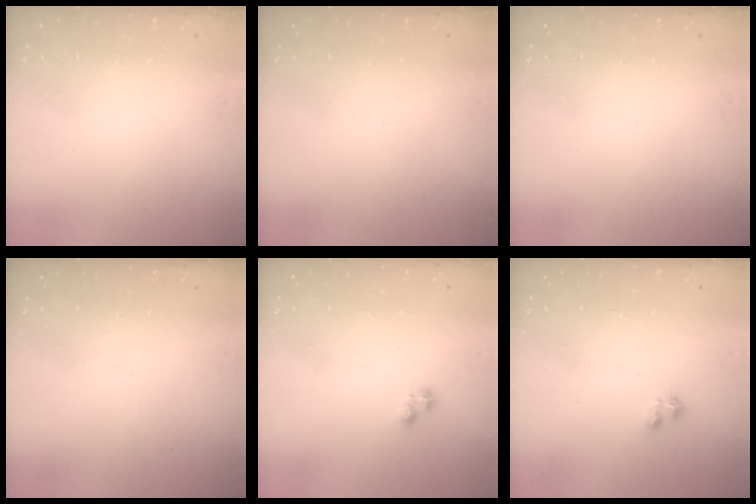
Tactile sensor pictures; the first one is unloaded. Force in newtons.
{"total": 0.0}
{"total": 0.0}
{"total": 0.0}
{"total": 2.1, "press": 2.0, "slide": 0.4}
{"total": 1.8, "press": 1.7, "slide": 0.5}